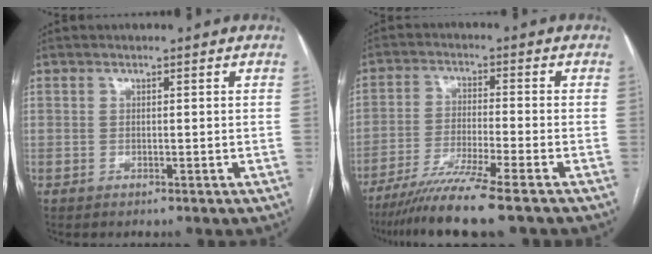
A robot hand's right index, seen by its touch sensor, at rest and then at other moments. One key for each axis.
{"total": 10.3, "fx": -8.0, "fy": -1.2, "fz": 6.4, "tx": -0.109, "ty": -0.032, "tz": -0.135}